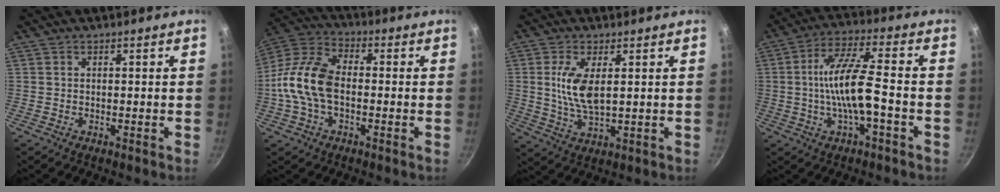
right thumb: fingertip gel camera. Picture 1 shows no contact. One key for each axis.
{"total": 13.5, "fx": -1.6, "fy": 8.2, "fz": 10.6, "tx": -0.198, "ty": 0.038, "tz": -0.051}
{"total": 7.9, "fx": 1.4, "fy": 3.3, "fz": 7.1, "tx": -0.141, "ty": -0.008, "tz": 0.031}
{"total": 11.2, "fx": -2.2, "fy": 2.6, "fz": 10.6, "tx": -0.200, "ty": 0.027, "tz": -0.045}